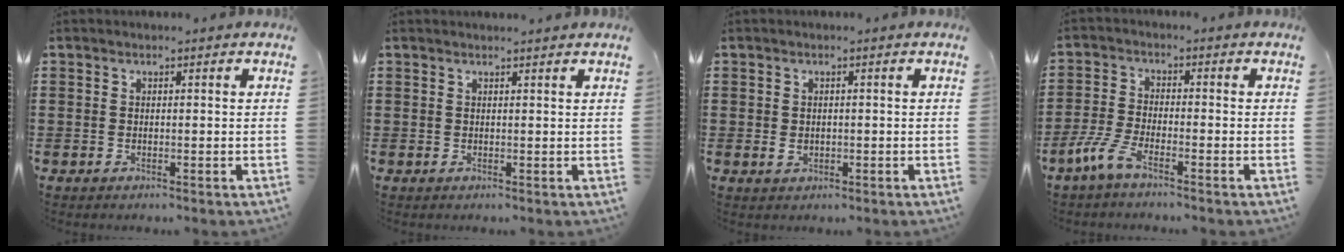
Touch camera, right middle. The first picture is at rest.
{"total": 0.6, "force": [0.6, 0.0, 0.0], "torque": [-0.001, -0.003, 0.013]}
{"total": 1.3, "force": [-0.2, 1.1, 0.7], "torque": [-0.015, 0.003, -0.005]}
{"total": 4.9, "force": [-3.6, 1.0, 3.2], "torque": [-0.086, -0.011, -0.076]}